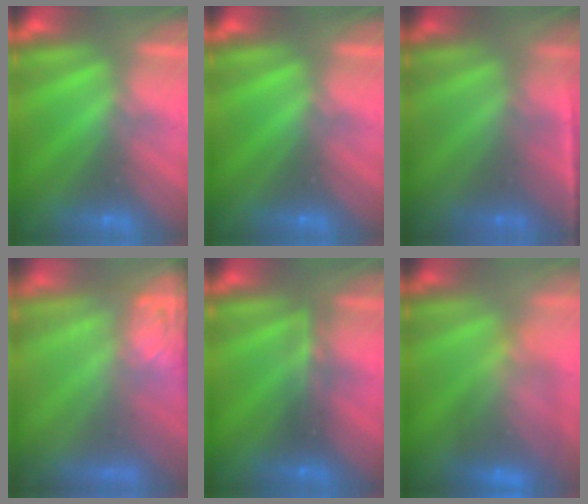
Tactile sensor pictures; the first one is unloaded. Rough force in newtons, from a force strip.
{"total": 0.0}
{"total": 1.6}
{"total": 10.1}
{"total": 2.3}
{"total": 8.4}